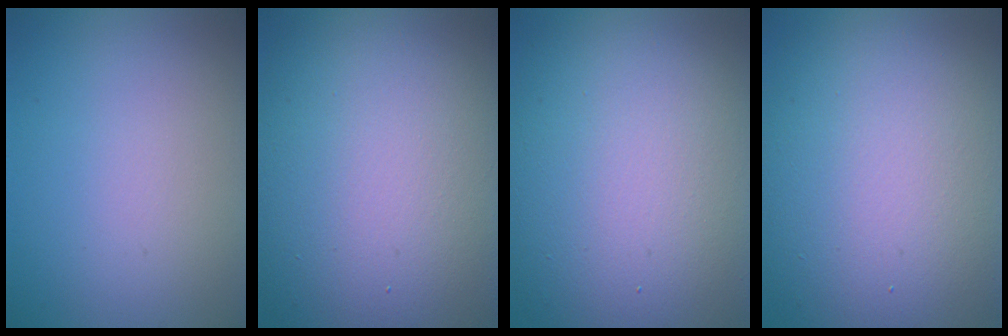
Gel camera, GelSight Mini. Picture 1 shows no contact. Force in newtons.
{"total": 17.8, "press": 17.8, "slide": 0.6}
{"total": 16.3, "press": 16.2, "slide": 1.2}
{"total": 16.3, "press": 16.2, "slide": 1.1}